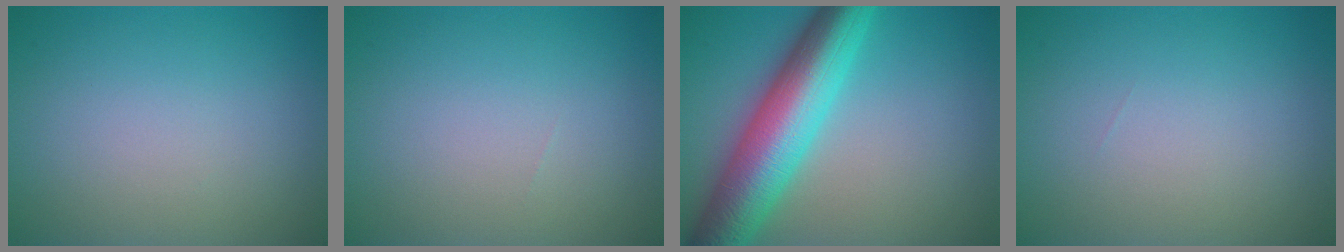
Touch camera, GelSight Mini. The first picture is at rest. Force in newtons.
{"total": 0.0}
{"total": 10.0, "press": 10.0, "slide": 0.2}
{"total": 0.0}